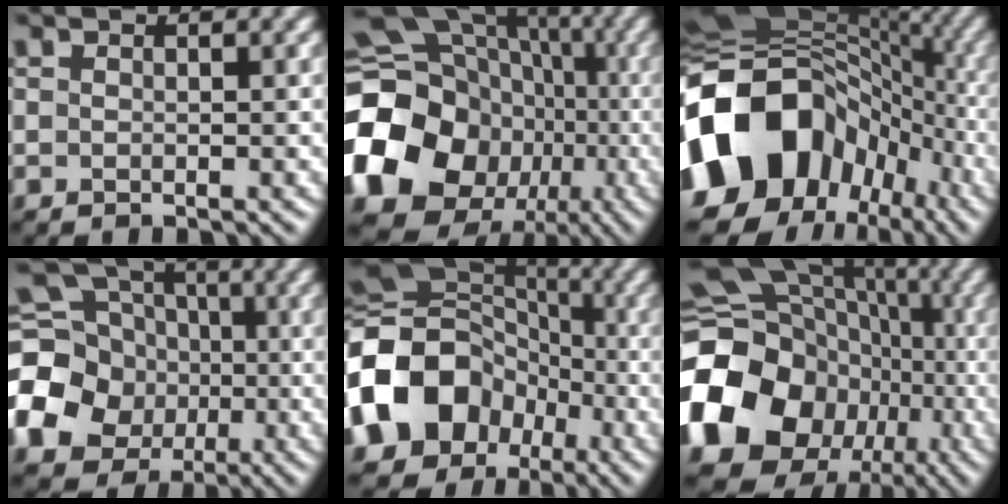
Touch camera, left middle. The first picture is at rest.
{"total": 19.5, "force": [-4.9, 17.0, 8.2], "torque": [-0.160, -0.011, -0.119]}
{"total": 17.3, "force": [-4.1, 13.6, 9.8], "torque": [-0.197, 0.003, -0.086]}
{"total": 14.0, "force": [-2.2, 12.4, 6.1], "torque": [-0.165, 0.000, -0.057]}
{"total": 17.1, "force": [-5.0, 14.4, 7.8], "torque": [-0.171, -0.012, -0.122]}
{"total": 16.2, "force": [-4.0, 13.6, 7.9], "torque": [-0.175, -0.005, -0.084]}